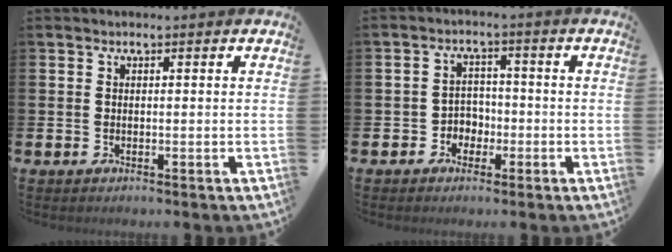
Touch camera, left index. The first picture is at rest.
{"total": 3.0, "force": [-1.5, 2.5, 0.7], "torque": [-0.019, 0.003, -0.038]}